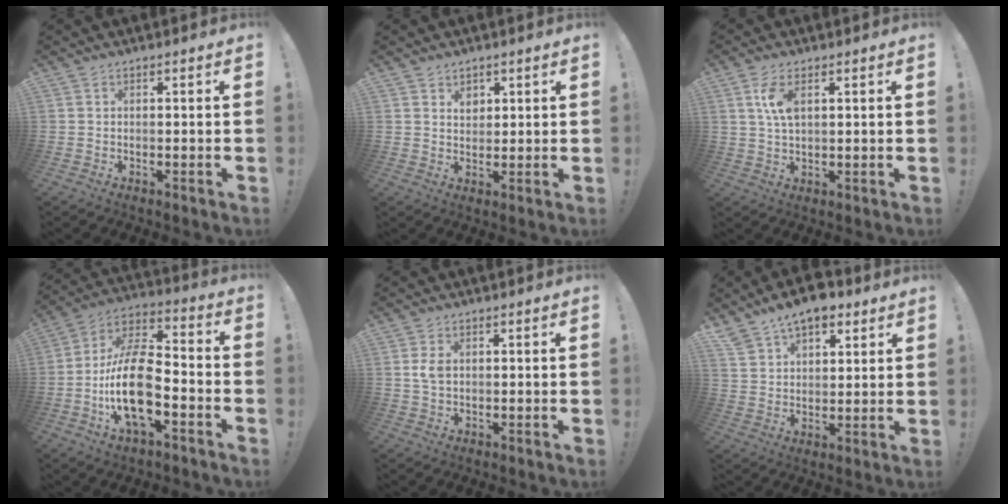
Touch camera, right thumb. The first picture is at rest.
{"total": 3.5, "force": [2.0, 2.6, 1.0], "torque": [-0.005, -0.010, 0.034]}
{"total": 6.2, "force": [2.1, 2.8, 5.2], "torque": [-0.099, -0.002, 0.033]}
{"total": 19.4, "force": [-5.5, 9.3, 16.1], "torque": [-0.310, 0.029, -0.091]}
{"total": 3.4, "force": [0.7, 2.0, 2.6], "torque": [-0.051, -0.001, 0.011]}
{"total": 10.8, "force": [7.7, 5.9, 4.8], "torque": [-0.076, -0.043, 0.144]}